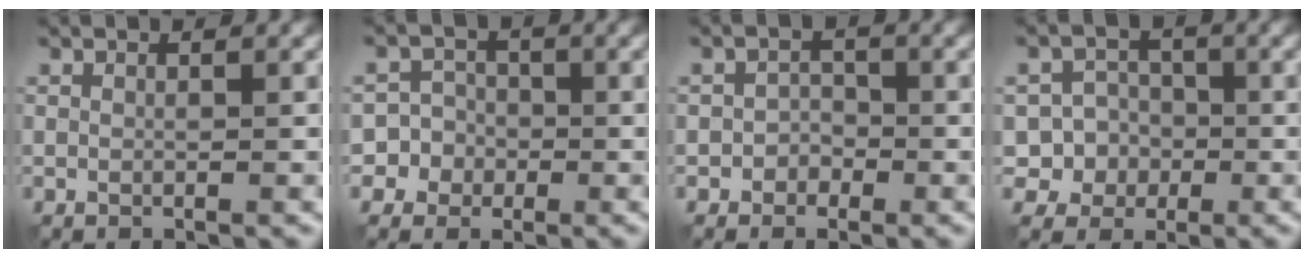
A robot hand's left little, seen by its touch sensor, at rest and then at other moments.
{"total": 4.5, "force": [-1.9, 4.1, 0.1], "torque": [0.023, 0.007, -0.047]}
{"total": 1.6, "force": [-0.8, 1.4, 0.3], "torque": [0.006, 0.007, -0.019]}
{"total": 4.6, "force": [-1.5, 4.3, 0.6], "torque": [0.016, 0.008, -0.039]}